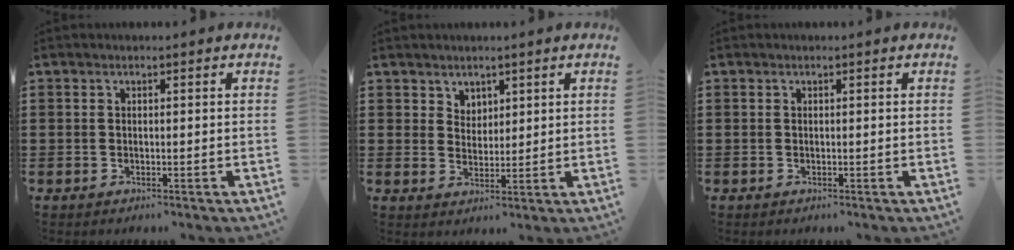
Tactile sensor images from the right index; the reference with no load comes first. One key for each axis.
{"total": 3.0, "fx": 2.3, "fy": 1.9, "fz": 0.0, "tx": -0.008, "ty": 0.005, "tz": 0.044}
{"total": 0.0}